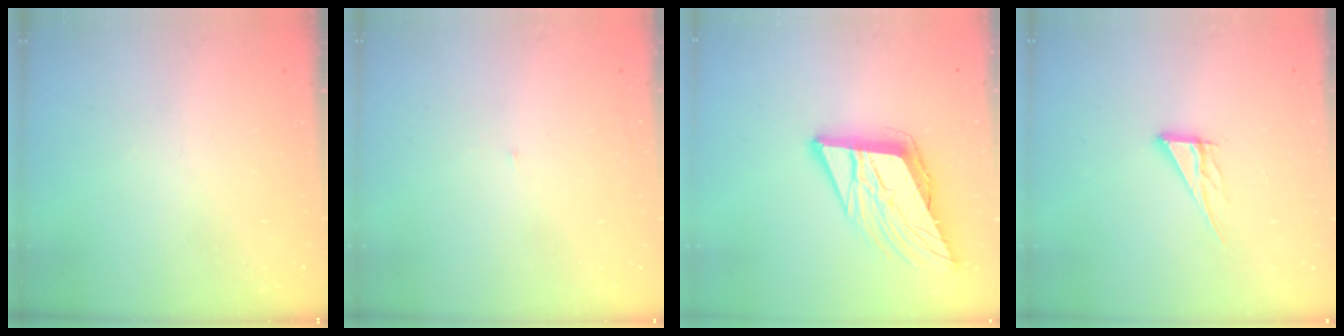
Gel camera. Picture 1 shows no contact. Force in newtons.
{"total": 2.0, "press": 2.0, "slide": 0.2}
{"total": 13.5, "press": 12.9, "slide": 3.8}
{"total": 8.2, "press": 8.1, "slide": 0.7}